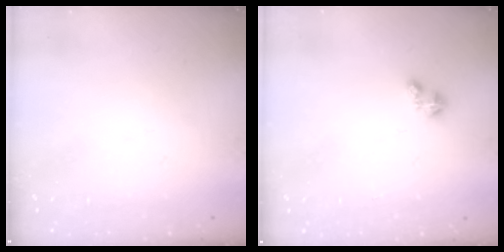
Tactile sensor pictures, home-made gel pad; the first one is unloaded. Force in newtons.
{"total": 1.6, "press": 1.5, "slide": 0.4}